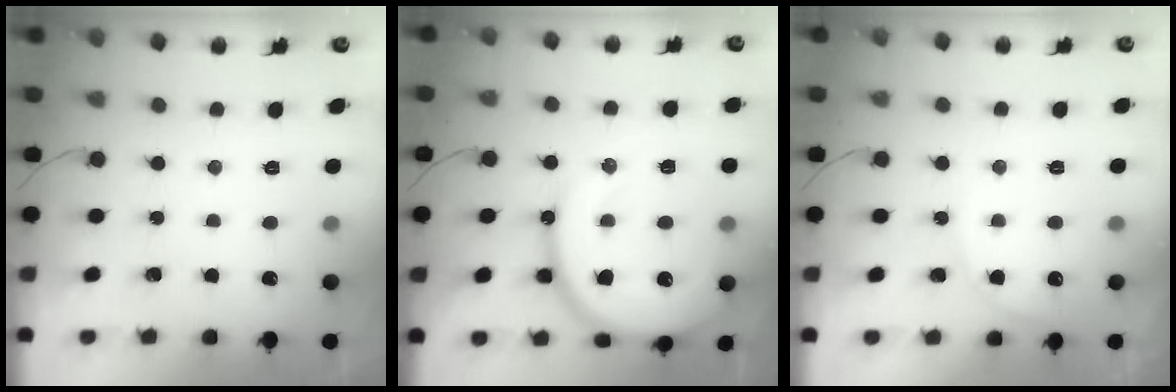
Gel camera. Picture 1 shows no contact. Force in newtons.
{"total": 17.8, "press": 17.7, "slide": 1.8}
{"total": 7.0, "press": 7.0, "slide": 0.5}